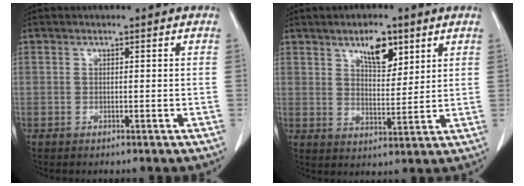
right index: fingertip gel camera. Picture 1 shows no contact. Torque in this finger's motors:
{"motor_torque": [0.29, 0.28, 0.11, 0.04]}